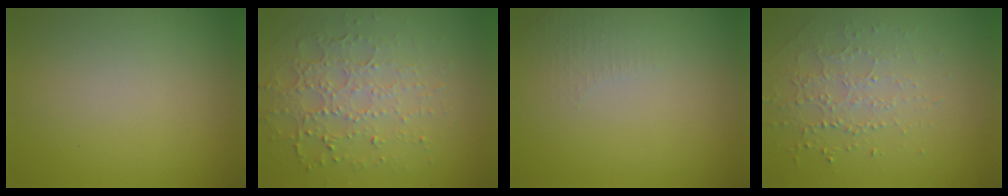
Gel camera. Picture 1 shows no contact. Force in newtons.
{"total": 4.9, "press": 3.4, "slide": 3.5}
{"total": 1.4, "press": 1.3, "slide": 0.4}
{"total": 1.7, "press": 1.5, "slide": 0.8}